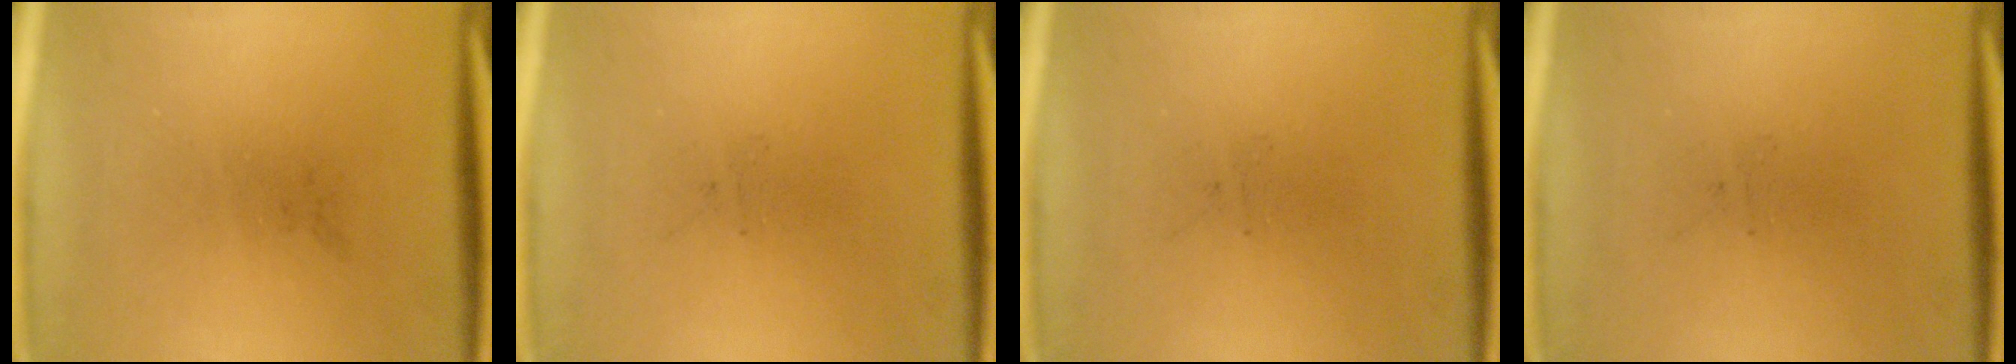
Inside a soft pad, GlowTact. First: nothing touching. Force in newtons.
{"total": 0.0}
{"total": 0.0}
{"total": 0.0}